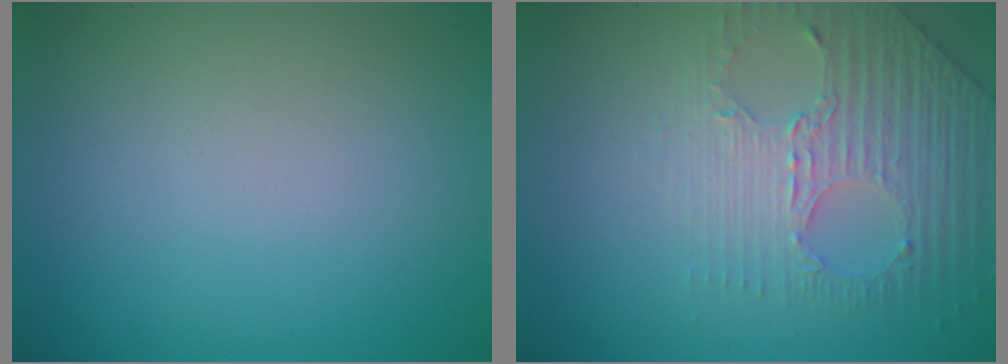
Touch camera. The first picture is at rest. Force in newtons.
{"total": 4.4, "press": 3.1, "slide": 3.0}